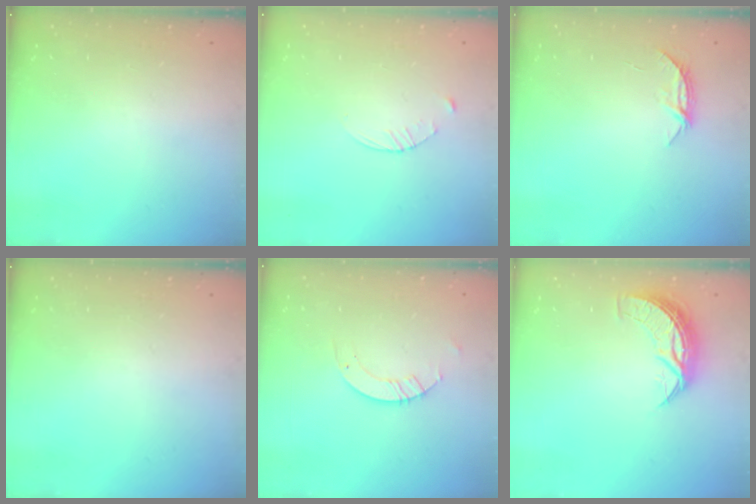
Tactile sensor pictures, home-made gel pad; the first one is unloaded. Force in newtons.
{"total": 3.2, "press": 3.2, "slide": 0.5}
{"total": 5.2, "press": 5.2, "slide": 0.4}
{"total": 0.0}
{"total": 3.7, "press": 3.7, "slide": 0.2}
{"total": 7.5, "press": 7.5, "slide": 0.4}